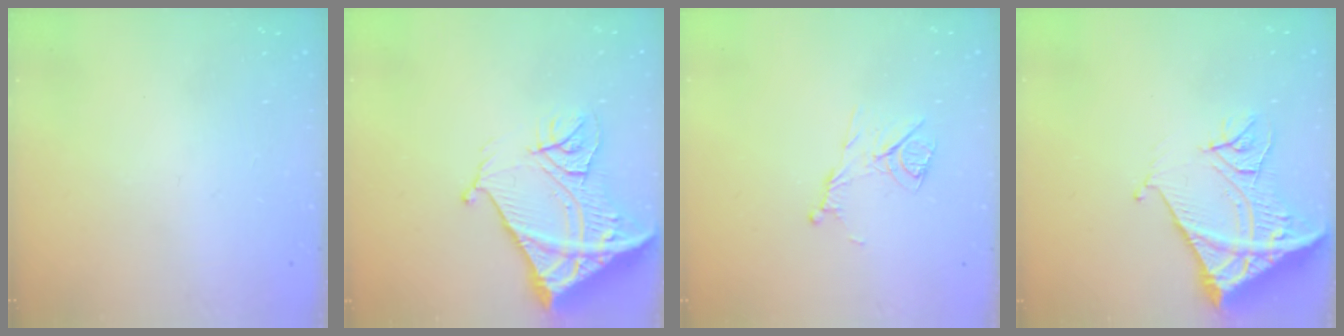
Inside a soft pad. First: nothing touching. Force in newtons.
{"total": 17.6, "press": 17.4, "slide": 2.1}
{"total": 9.2, "press": 9.2, "slide": 0.2}
{"total": 14.2, "press": 14.1, "slide": 1.5}